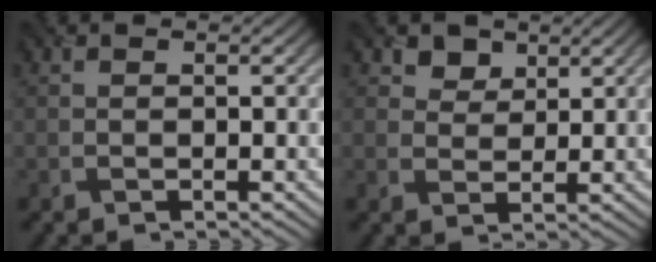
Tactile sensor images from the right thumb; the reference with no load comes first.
{"total": 2.4, "force": [1.8, 1.6, 0.5], "torque": [-0.014, -0.003, 0.030]}